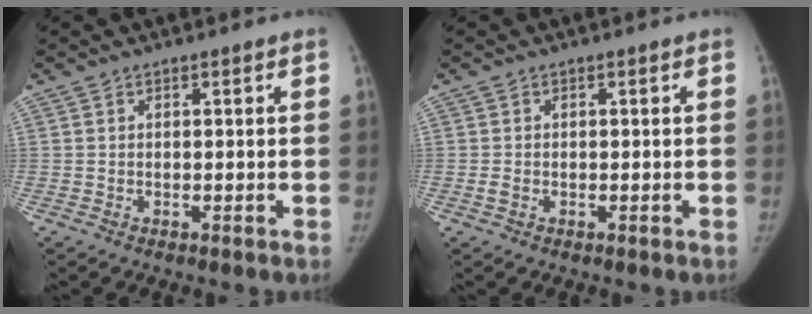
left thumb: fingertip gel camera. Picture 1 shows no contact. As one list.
[{"total": 1.3, "force": [-0.3, 1.0, 0.8], "torque": [-0.020, -0.002, -0.006]}]